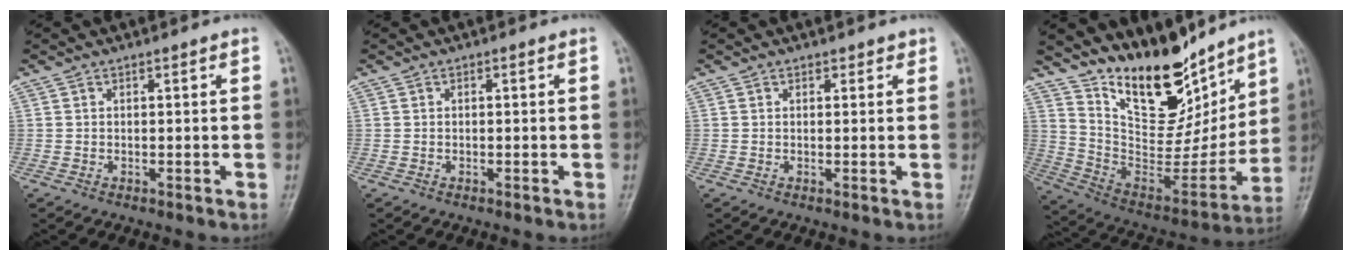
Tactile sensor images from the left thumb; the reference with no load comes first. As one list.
[{"total": 0.0}, {"total": 1.2, "force": [0.9, 0.7, 0.2], "torque": [0.011, -0.005, 0.008]}, {"total": 21.0, "force": [15.8, 9.2, 10.4], "torque": [-0.115, -0.101, 0.280]}]